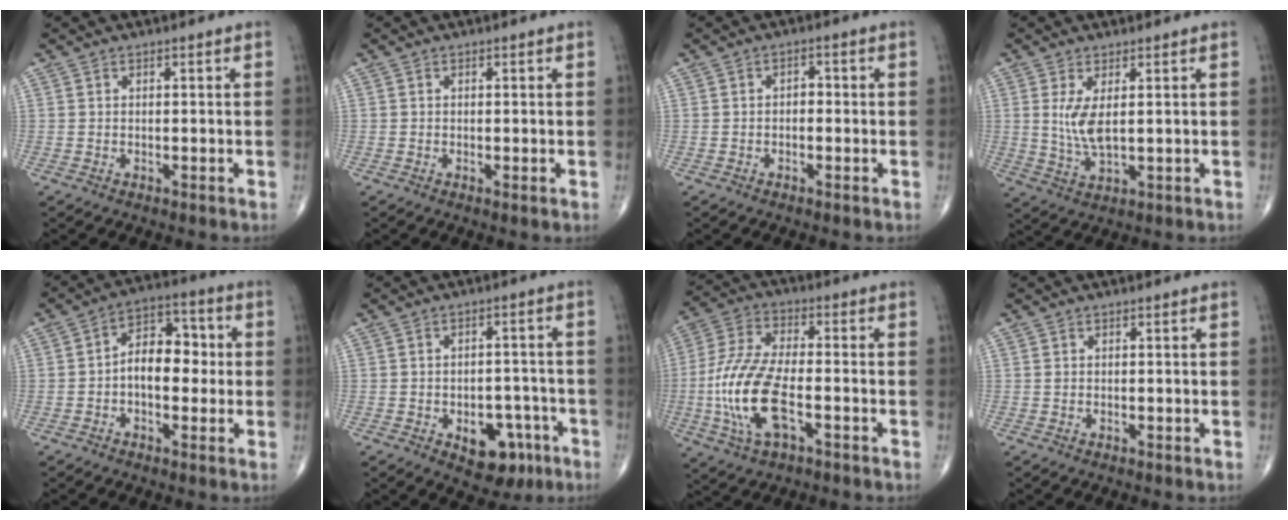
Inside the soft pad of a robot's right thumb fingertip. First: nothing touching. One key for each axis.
{"total": 0.5, "fx": -0.1, "fy": 0.1, "fz": 0.5, "tx": -0.012, "ty": -0.003, "tz": -0.004}
{"total": 1.8, "fx": -0.2, "fy": 1.2, "fz": 1.3, "tx": -0.006, "ty": 0.010, "tz": -0.008}
{"total": 5.6, "fx": 1.2, "fy": 2.0, "fz": 5.1, "tx": -0.105, "ty": -0.017, "tz": 0.031}
{"total": 9.9, "fx": -0.4, "fy": 6.2, "fz": 7.7, "tx": -0.086, "ty": 0.033, "tz": -0.016}
{"total": 9.3, "fx": -4.2, "fy": 5.8, "fz": 5.9, "tx": -0.043, "ty": 0.032, "tz": -0.046}
{"total": 15.0, "fx": -4.0, "fy": 6.5, "fz": 12.9, "tx": -0.287, "ty": 0.019, "tz": -0.075}
{"total": 0.0}